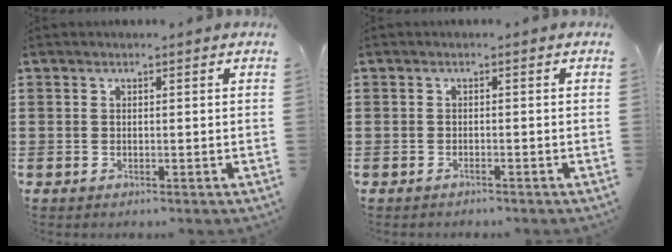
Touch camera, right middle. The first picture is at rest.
{"total": 0.6, "force": [-0.6, -0.1, 0.2], "torque": [-0.007, -0.004, -0.011]}